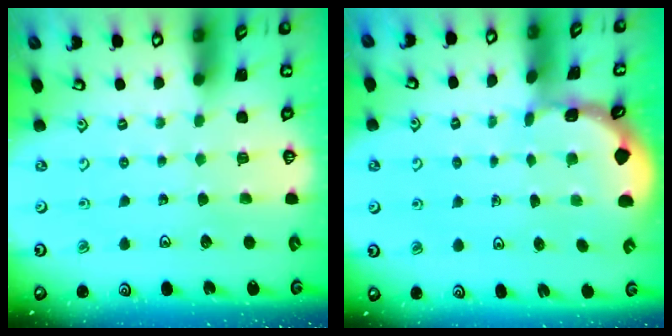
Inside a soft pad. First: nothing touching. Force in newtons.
{"total": 1.2, "press": 1.1, "slide": 0.2}